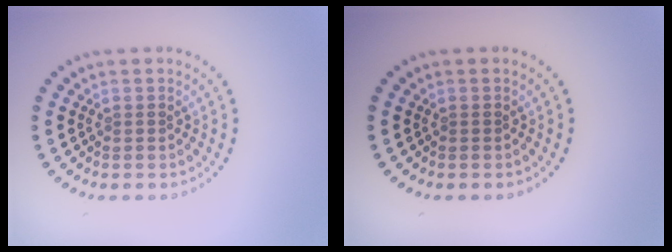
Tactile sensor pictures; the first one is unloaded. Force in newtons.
{"total": 0.0}